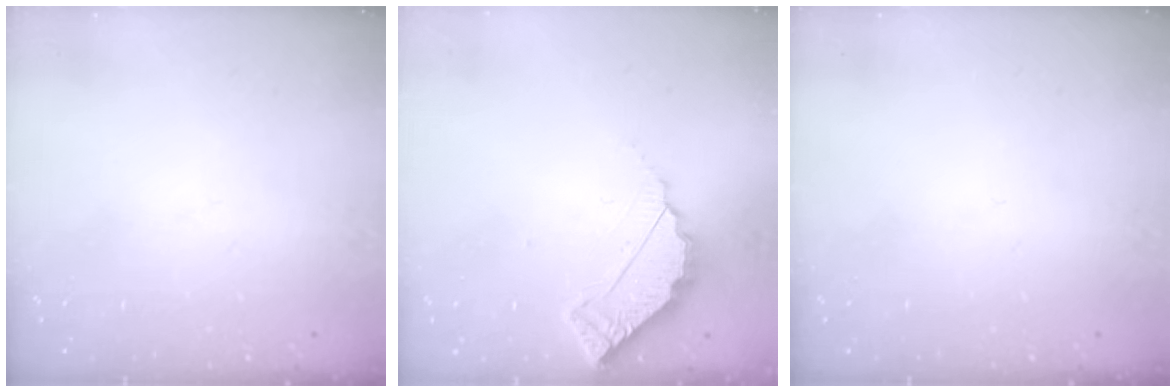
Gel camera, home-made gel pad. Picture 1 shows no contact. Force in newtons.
{"total": 4.7, "press": 4.7, "slide": 0.4}
{"total": 0.0}